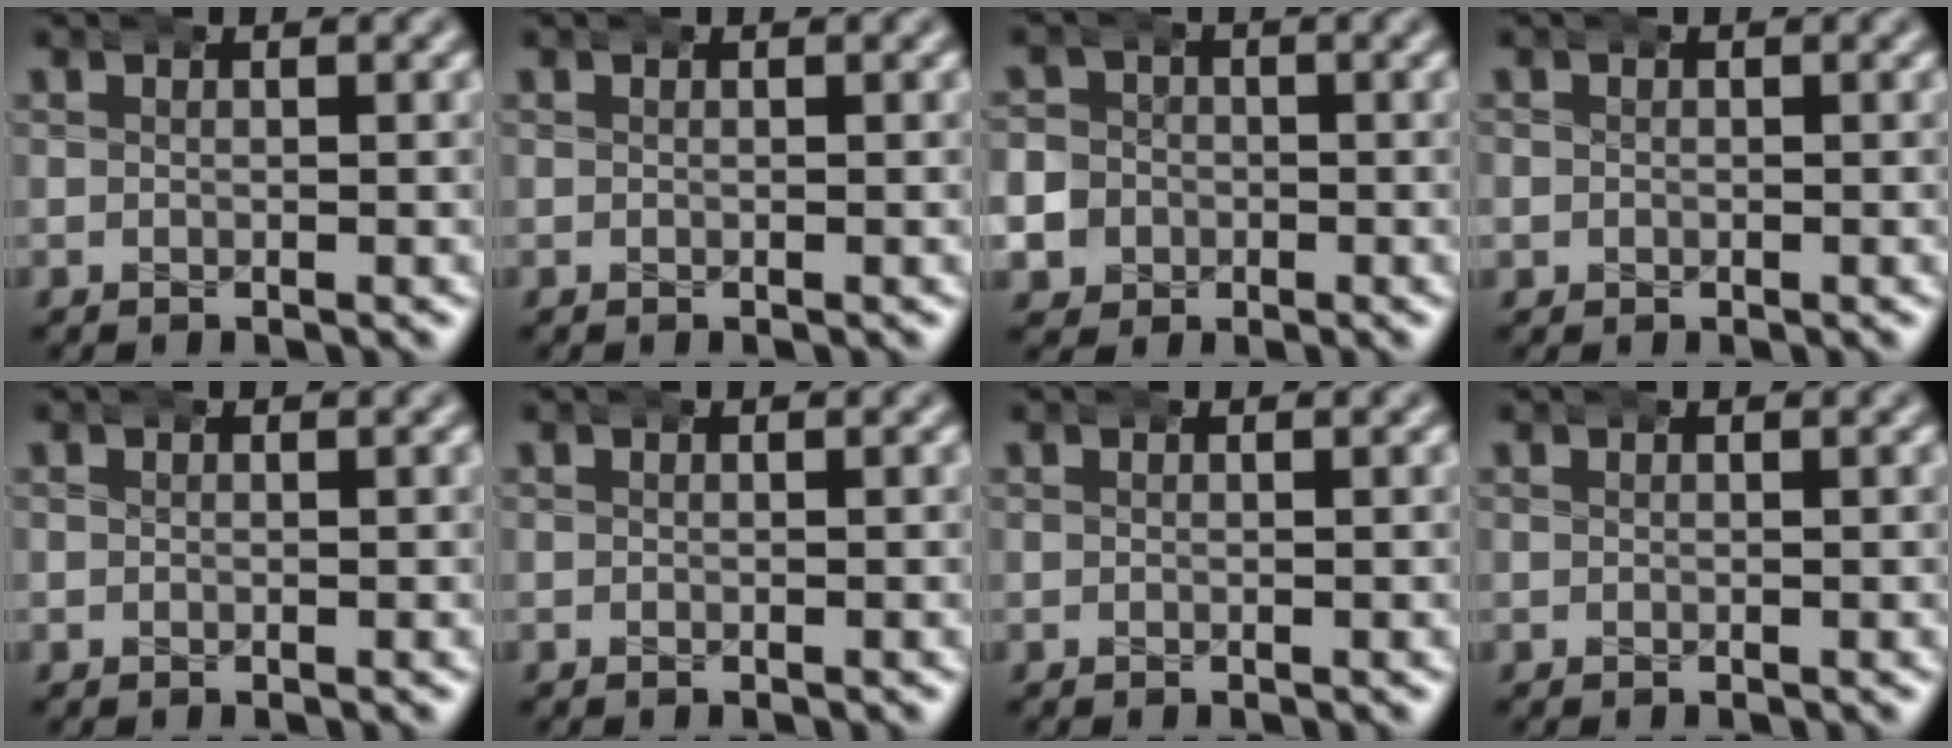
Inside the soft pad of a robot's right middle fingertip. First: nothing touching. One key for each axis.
{"total": 0.0}
{"total": 6.7, "fx": -1.5, "fy": 6.3, "fz": 1.7, "tx": -0.045, "ty": -0.018, "tz": -0.030}
{"total": 1.0, "fx": 0.0, "fy": 1.0, "fz": 0.0, "tx": -0.011, "ty": 0.000, "tz": 0.001}
{"total": 0.0}
{"total": 0.0}
{"total": 0.0}
{"total": 0.0}